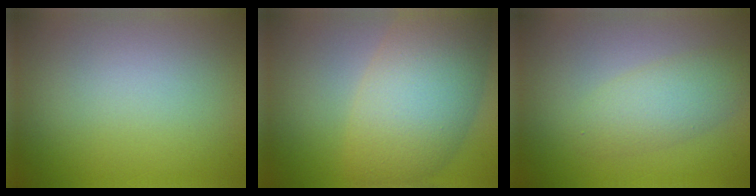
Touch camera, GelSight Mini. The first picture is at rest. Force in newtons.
{"total": 8.7, "press": 8.7, "slide": 0.3}
{"total": 3.2, "press": 3.2, "slide": 0.1}